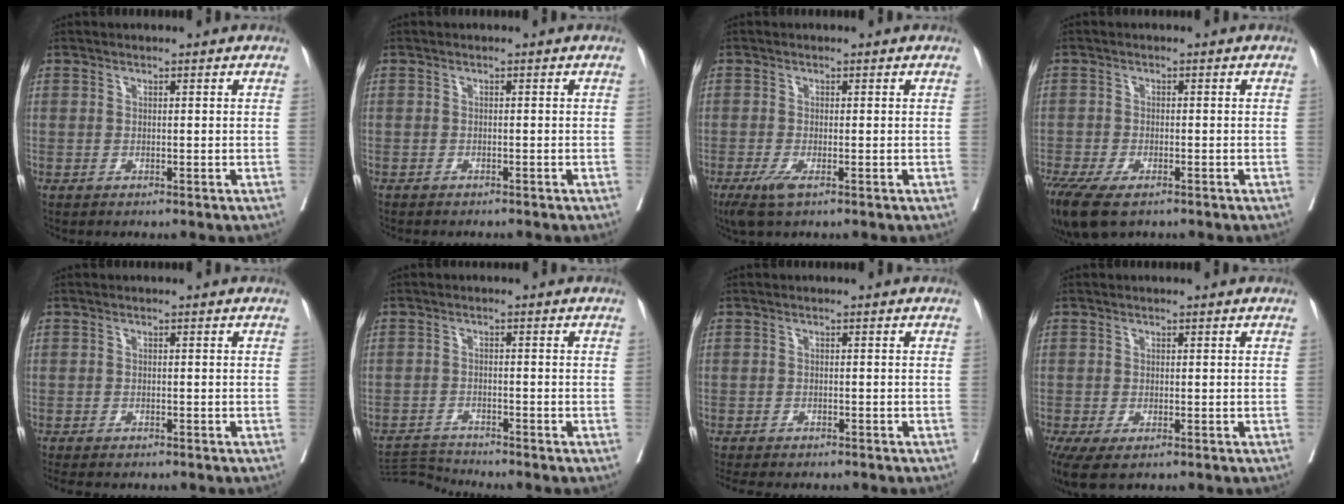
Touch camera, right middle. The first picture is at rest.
{"total": 3.2, "force": [-2.9, 0.7, 1.2], "torque": [-0.016, -0.003, -0.035]}
{"total": 3.0, "force": [-1.7, 0.5, 2.4], "torque": [-0.050, -0.009, -0.031]}
{"total": 10.3, "force": [-7.1, 3.9, 6.4], "torque": [-0.128, -0.021, -0.116]}
{"total": 6.1, "force": [-5.2, 1.6, 2.6], "torque": [-0.035, -0.007, -0.073]}
{"total": 4.3, "force": [-4.1, -1.3, -0.8], "torque": [0.013, -0.012, -0.074]}
{"total": 9.1, "force": [-7.9, 2.3, 3.9], "torque": [-0.054, -0.006, -0.105]}
{"total": 6.8, "force": [-4.2, 2.8, 4.5], "torque": [-0.096, -0.022, -0.068]}